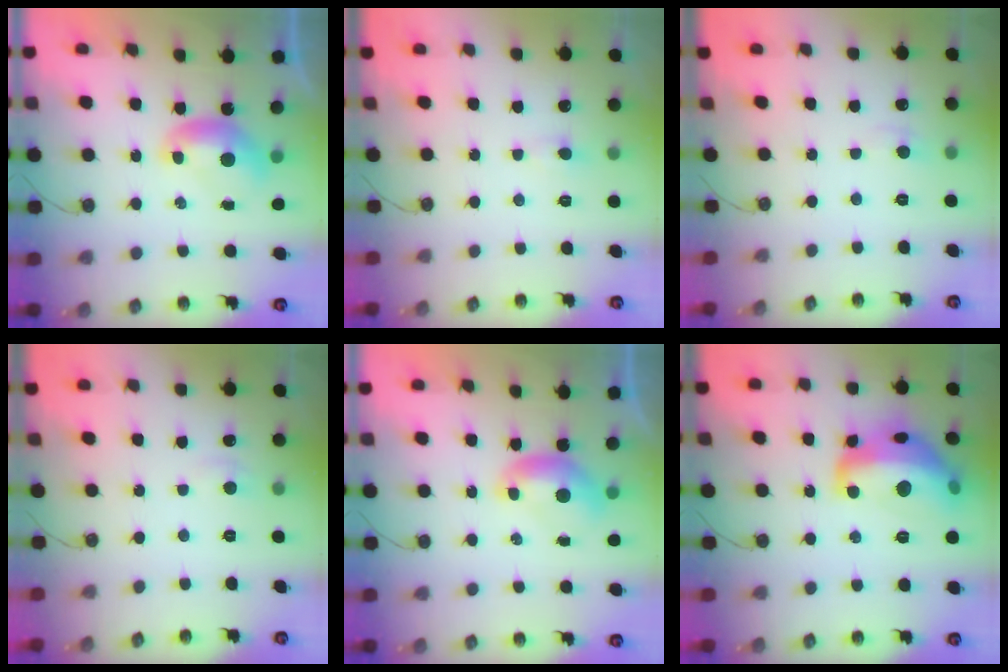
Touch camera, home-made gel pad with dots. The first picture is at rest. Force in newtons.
{"total": 0.8, "press": 0.7, "slide": 0.3}
{"total": 0.6, "press": 0.4, "slide": 0.5}
{"total": 1.9, "press": 1.8, "slide": 0.4}
{"total": 0.0}
{"total": 15.2, "press": 15.1, "slide": 1.3}